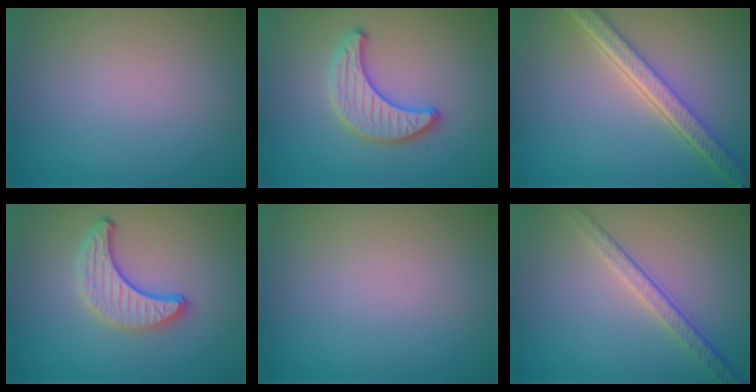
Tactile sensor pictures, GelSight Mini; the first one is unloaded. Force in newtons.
{"total": 2.7, "press": 2.7, "slide": 0.1}
{"total": 5.8, "press": 4.4, "slide": 3.7}
{"total": 3.6, "press": 3.2, "slide": 1.6}
{"total": 0.0}
{"total": 2.4, "press": 2.0, "slide": 1.4}